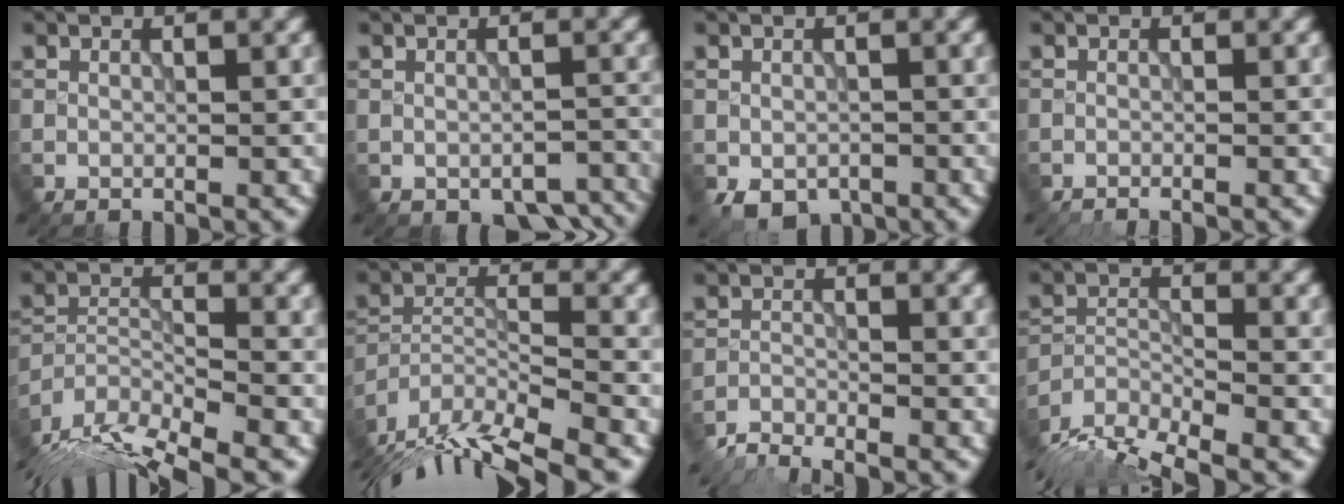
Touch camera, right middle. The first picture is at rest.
{"total": 3.9, "force": [-2.7, 1.9, 2.1], "torque": [-0.026, -0.015, -0.023]}
{"total": 3.5, "force": [-2.0, 2.2, 1.8], "torque": [-0.032, -0.012, -0.032]}
{"total": 1.4, "force": [-1.3, 0.1, 0.4], "torque": [0.003, -0.004, -0.024]}
{"total": 11.8, "force": [-10.0, 3.2, 5.4], "torque": [-0.098, -0.015, -0.158]}
{"total": 13.8, "force": [-11.9, 3.5, 6.0], "torque": [-0.105, -0.008, -0.176]}
{"total": 3.1, "force": [-3.1, 0.2, 0.6], "torque": [-0.014, -0.004, -0.068]}
{"total": 8.5, "force": [-7.2, 2.1, 3.9], "torque": [-0.072, -0.015, -0.134]}